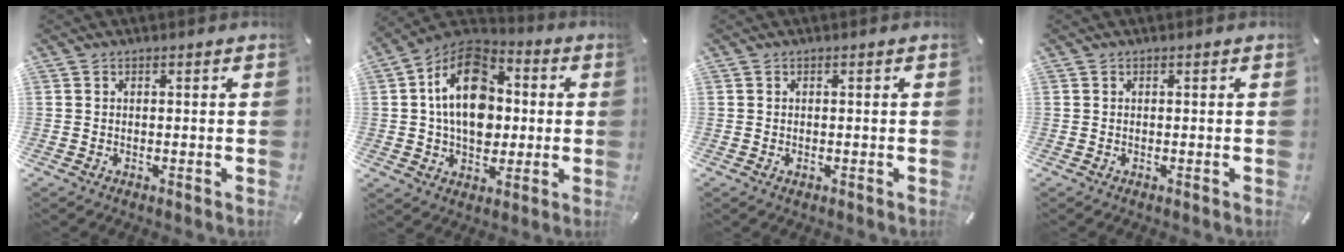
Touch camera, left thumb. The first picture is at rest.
{"total": 17.5, "force": [1.4, 12.7, 12.0], "torque": [-0.219, 0.000, 0.023]}
{"total": 0.6, "force": [-0.1, 0.3, 0.5], "torque": [-0.010, -0.001, -0.003]}
{"total": 0.0}